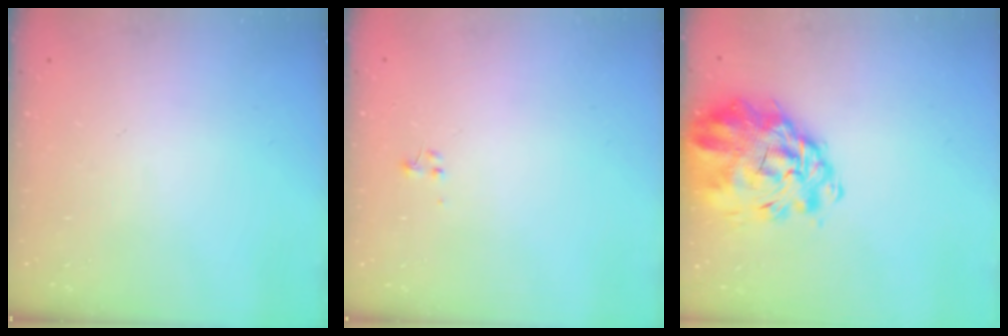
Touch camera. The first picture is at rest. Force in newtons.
{"total": 0.0}
{"total": 10.6, "press": 9.9, "slide": 3.9}